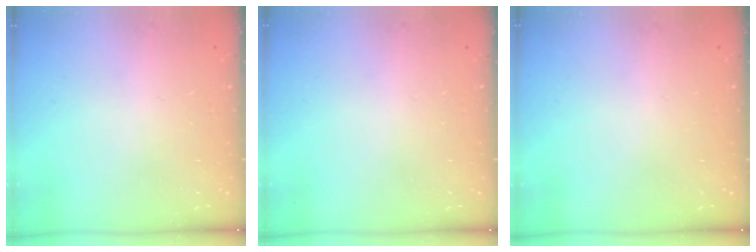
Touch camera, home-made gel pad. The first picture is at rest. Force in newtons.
{"total": 0.0}
{"total": 0.0}